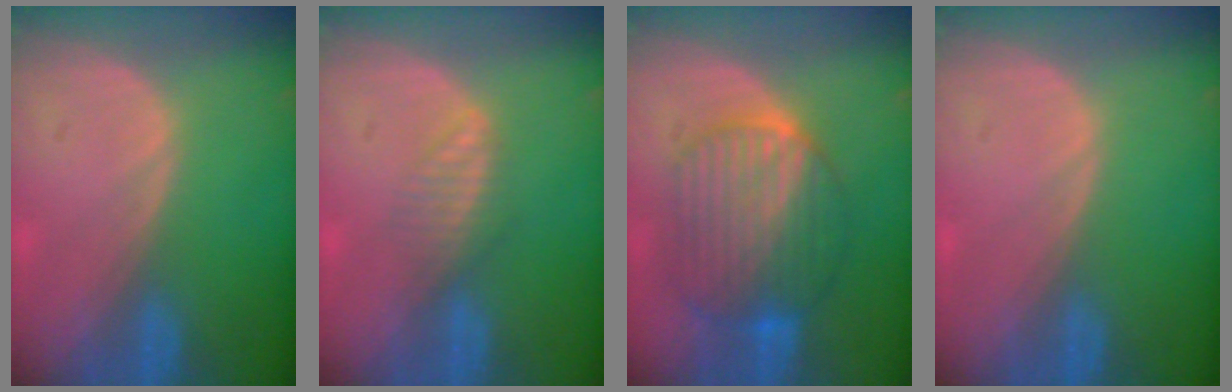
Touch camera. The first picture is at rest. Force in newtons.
{"total": 2.7, "press": 2.7, "slide": 0.2}
{"total": 10.2, "press": 10.2, "slide": 0.9}
{"total": 0.0}